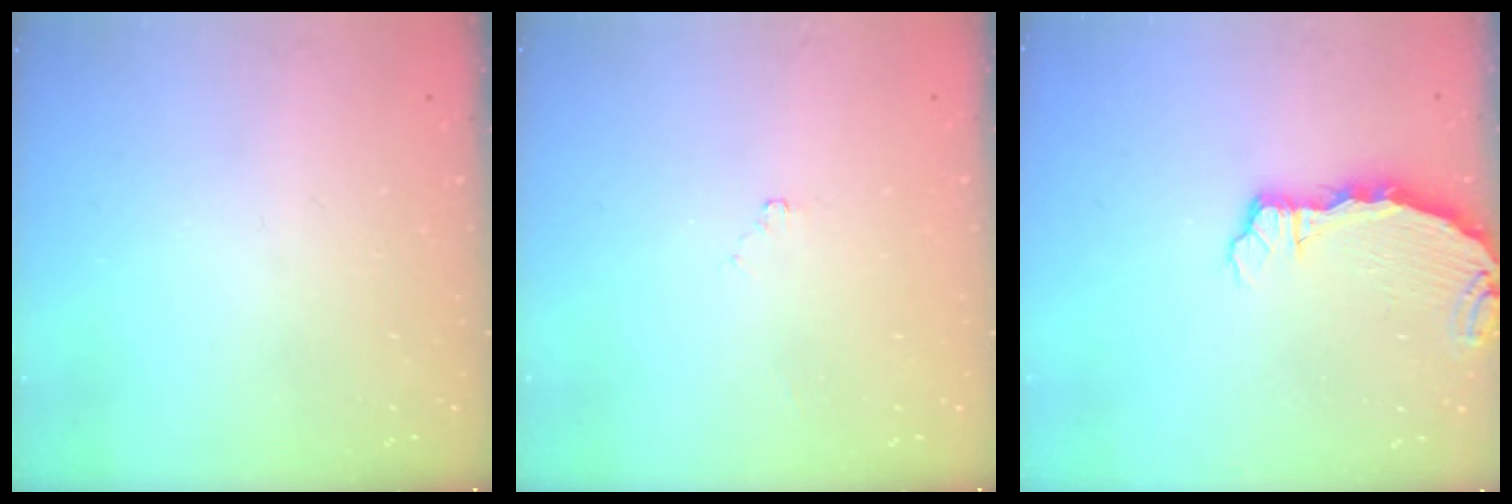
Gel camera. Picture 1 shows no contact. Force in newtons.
{"total": 1.8, "press": 1.7, "slide": 0.4}
{"total": 5.2, "press": 5.2, "slide": 0.4}